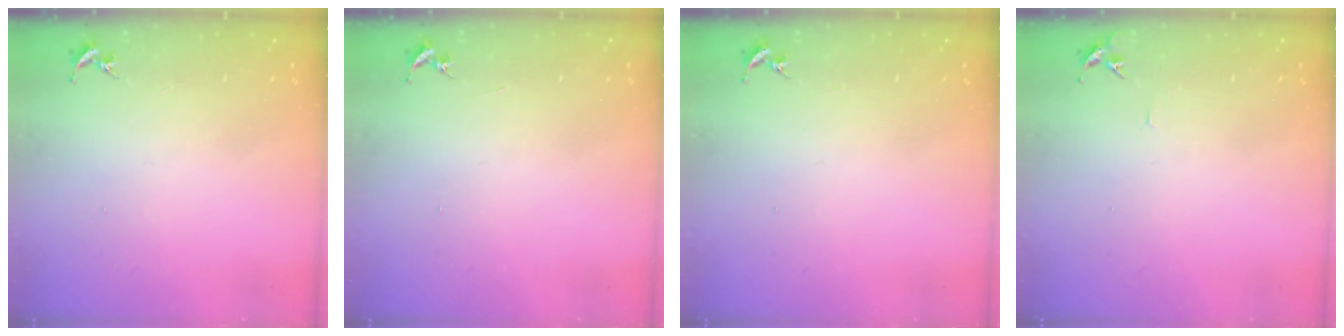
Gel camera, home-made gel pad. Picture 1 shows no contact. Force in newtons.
{"total": 0.0}
{"total": 0.0}
{"total": 4.5, "press": 4.5, "slide": 0.5}